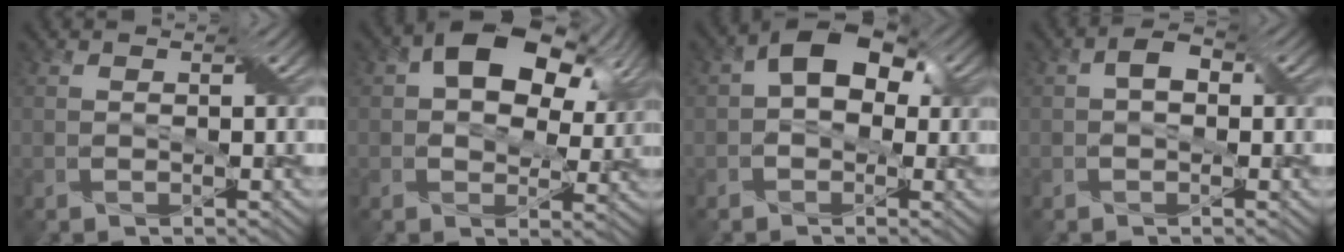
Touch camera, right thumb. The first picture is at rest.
{"total": 12.7, "force": [4.8, 7.7, 8.9], "torque": [-0.149, 0.010, 0.080]}
{"total": 7.6, "force": [1.3, 5.0, 5.5], "torque": [-0.081, 0.021, 0.006]}
{"total": 2.6, "force": [0.1, 1.7, 1.9], "torque": [-0.033, 0.006, -0.005]}